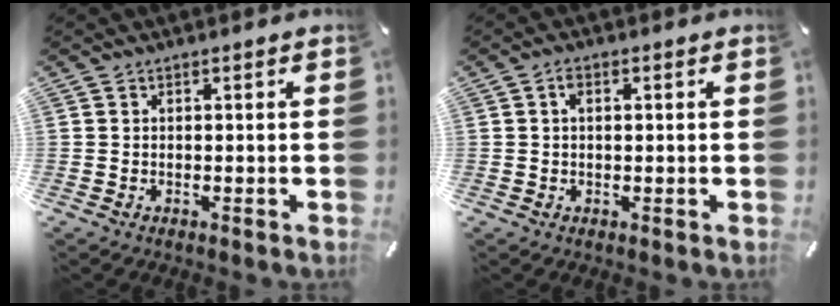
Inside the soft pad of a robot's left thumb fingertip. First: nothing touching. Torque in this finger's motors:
{"motor_torque": [-0.09, -0.32, 0.04, 0.09, -0.01]}